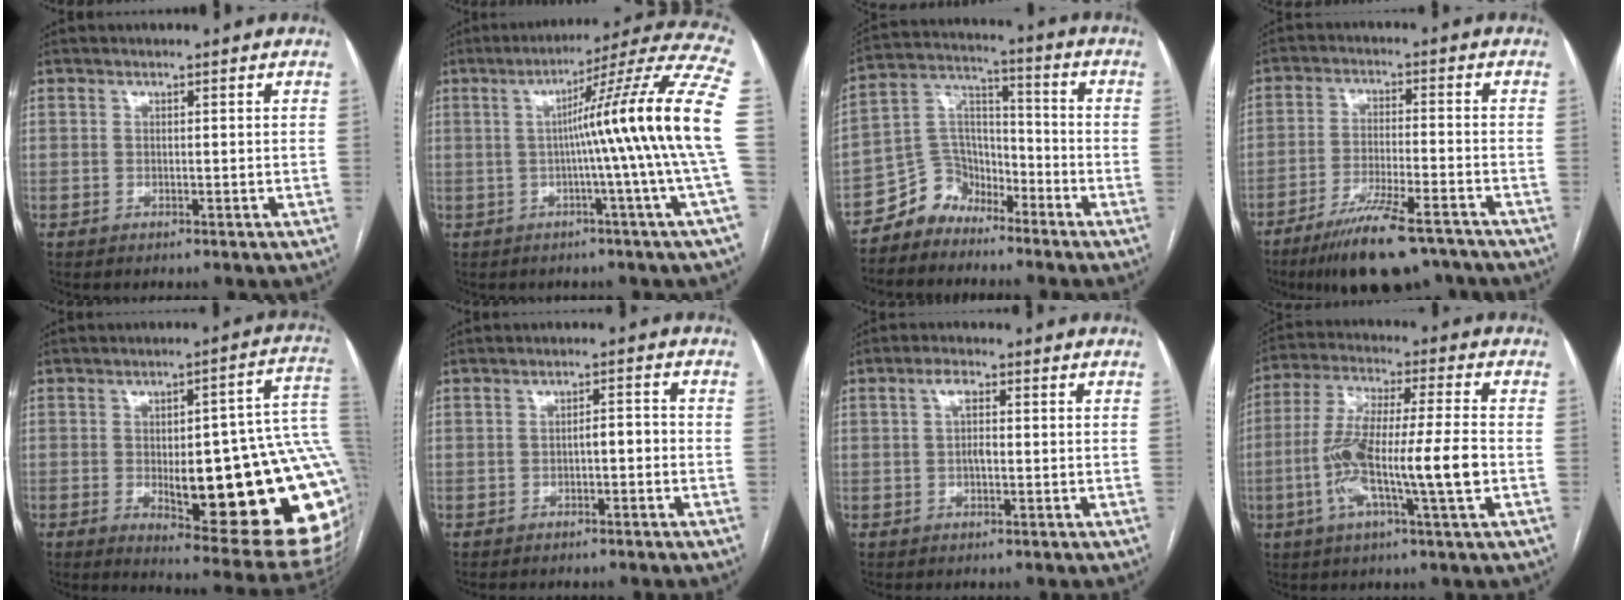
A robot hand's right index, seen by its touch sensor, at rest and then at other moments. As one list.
[{"total": 17.0, "force": [-0.9, -3.1, 16.7], "torque": [-0.216, 0.011, -0.025]}, {"total": 7.9, "force": [-6.1, 5.0, 0.4], "torque": [0.001, 0.048, -0.118]}, {"total": 13.5, "force": [-10.4, 2.5, 8.3], "torque": [-0.137, -0.018, -0.168]}, {"total": 26.9, "force": [-2.2, 6.1, 26.2], "torque": [-0.231, 0.016, -0.014]}, {"total": 2.5, "force": [-0.8, 0.9, 2.2], "torque": [-0.032, 0.012, -0.012]}, {"total": 2.9, "force": [0.3, 1.2, 2.7], "torque": [-0.051, 0.010, 0.004]}, {"total": 14.5, "force": [-3.2, 0.8, 14.1], "torque": [-0.272, 0.006, -0.061]}]